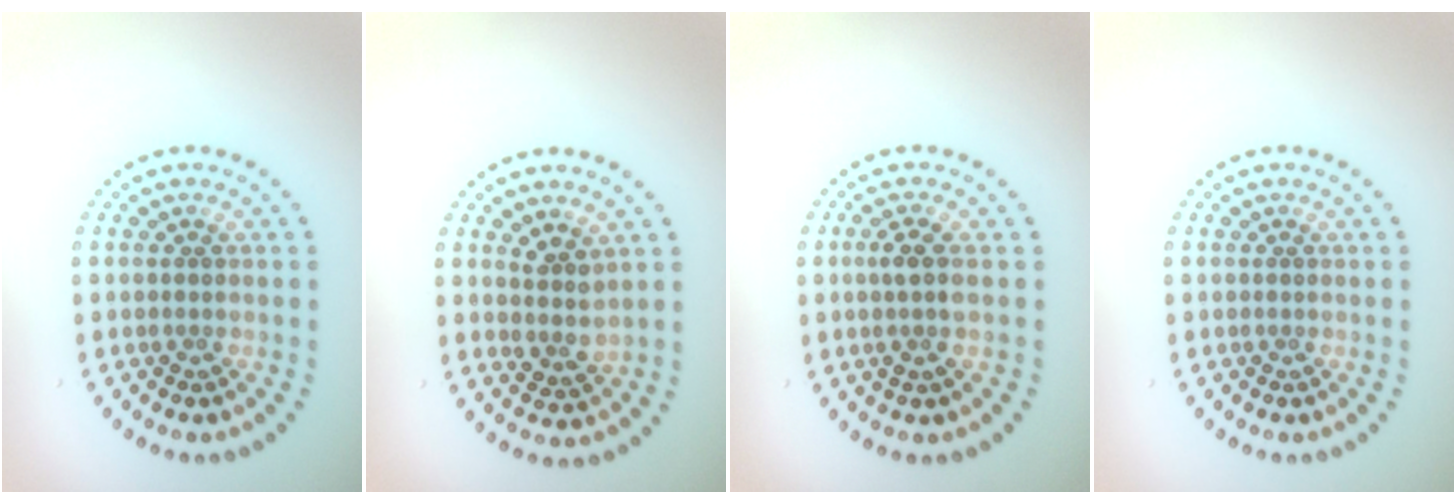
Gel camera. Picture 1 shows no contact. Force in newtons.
{"total": 2.0, "press": 1.6, "slide": 1.2}
{"total": 1.9, "press": 1.6, "slide": 1.0}
{"total": 0.0}